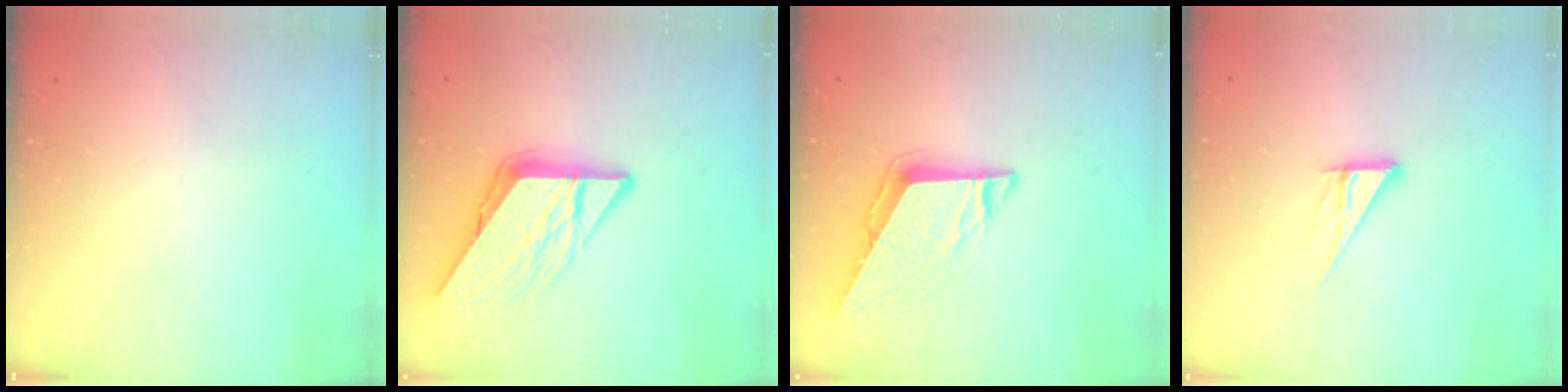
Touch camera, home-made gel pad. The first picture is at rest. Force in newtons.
{"total": 10.9, "press": 10.8, "slide": 1.1}
{"total": 8.4, "press": 8.4, "slide": 0.9}
{"total": 7.1, "press": 7.1, "slide": 0.2}